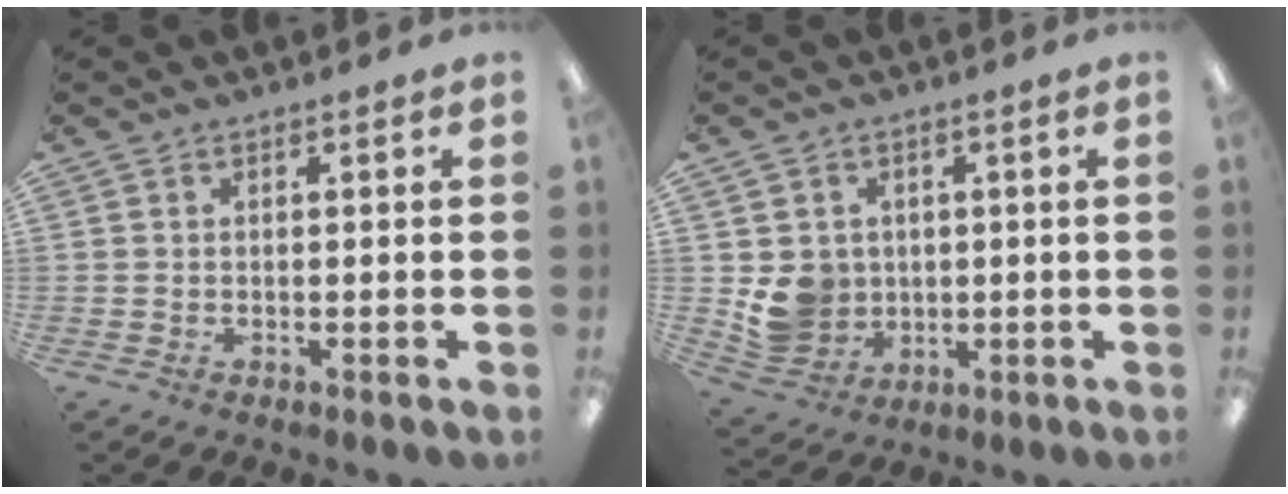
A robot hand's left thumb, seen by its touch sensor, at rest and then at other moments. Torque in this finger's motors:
{"motor_torque": [-0.07, 0.26, 0.17, -0.16, 0.02]}